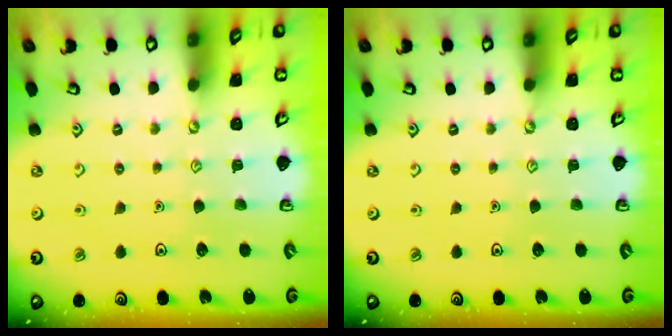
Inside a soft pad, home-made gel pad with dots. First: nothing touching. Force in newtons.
{"total": 0.0}